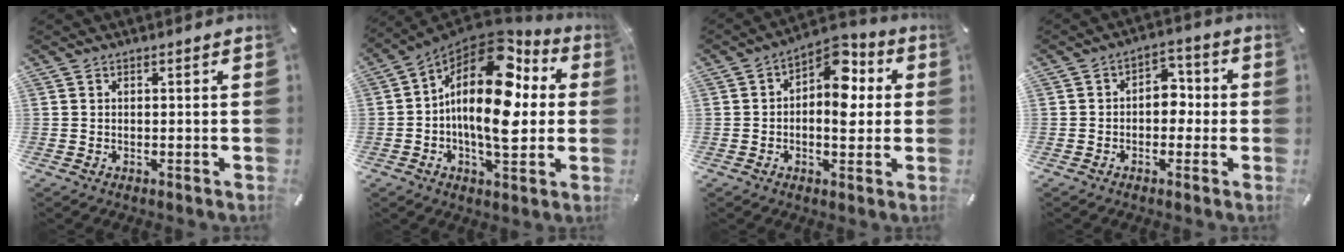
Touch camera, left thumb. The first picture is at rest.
{"total": 21.0, "force": [2.9, 11.0, 17.7], "torque": [-0.315, -0.037, 0.042]}
{"total": 10.7, "force": [2.6, 6.7, 8.0], "torque": [-0.098, -0.024, 0.043]}
{"total": 5.7, "force": [-1.0, 4.2, 3.6], "torque": [-0.045, 0.009, -0.026]}